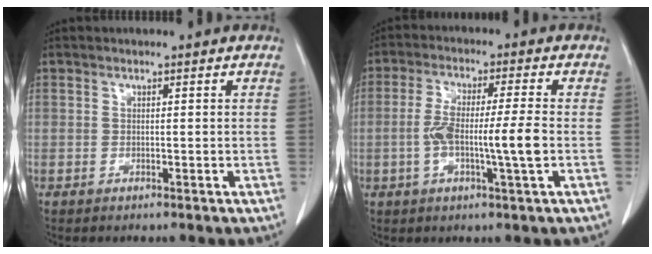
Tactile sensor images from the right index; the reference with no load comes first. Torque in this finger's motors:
{"motor_torque": [0.71, -0.22, 0.35, 0.12]}